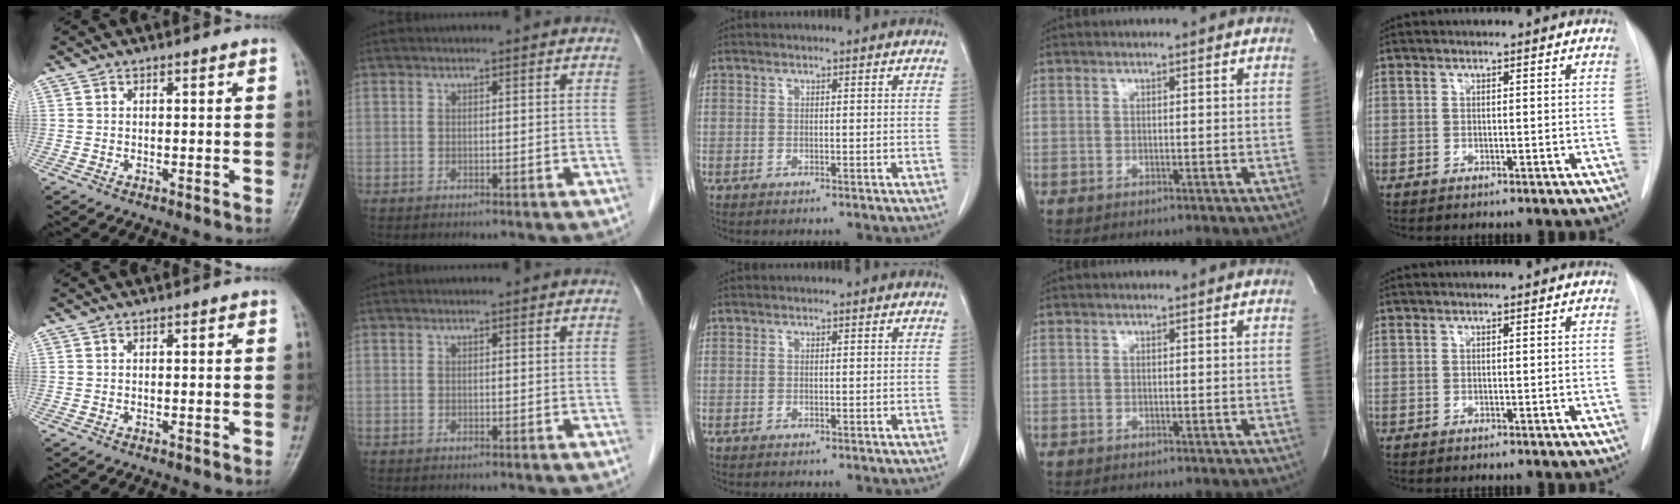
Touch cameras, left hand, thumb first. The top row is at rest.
{}